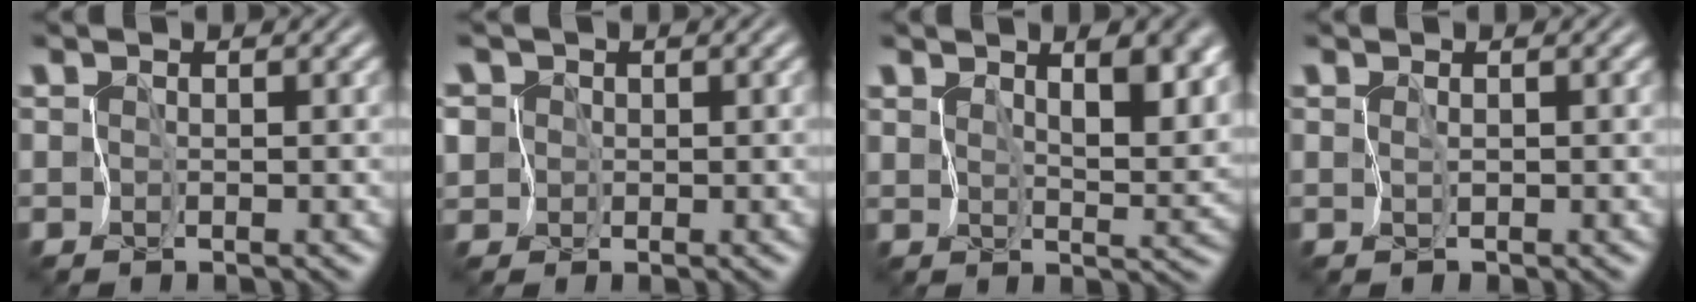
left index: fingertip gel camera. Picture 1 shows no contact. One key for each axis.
{"total": 2.7, "fx": 0.9, "fy": 2.5, "fz": 0.5, "tx": -0.021, "ty": 0.013, "tz": 0.010}
{"total": 5.8, "fx": 2.8, "fy": 2.6, "fz": 4.3, "tx": -0.060, "ty": -0.011, "tz": 0.045}
{"total": 0.0}